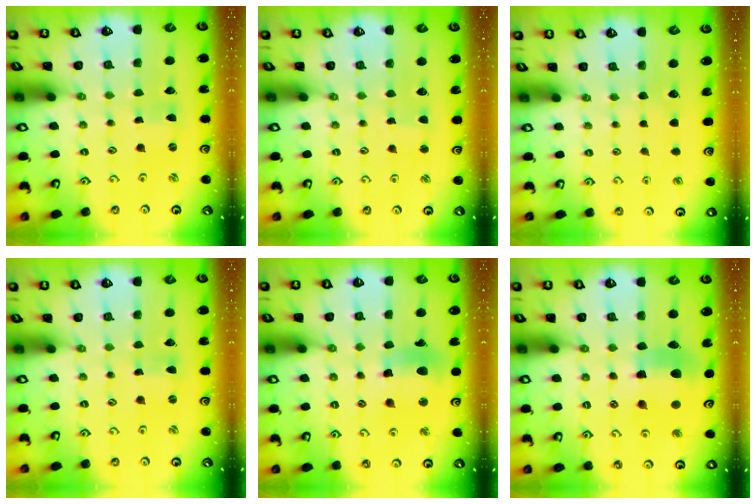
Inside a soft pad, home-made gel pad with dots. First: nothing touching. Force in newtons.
{"total": 1.4, "press": 1.4, "slide": 0.2}
{"total": 0.0}
{"total": 0.0}
{"total": 12.7, "press": 12.6, "slide": 1.7}
{"total": 11.1, "press": 11.0, "slide": 1.6}